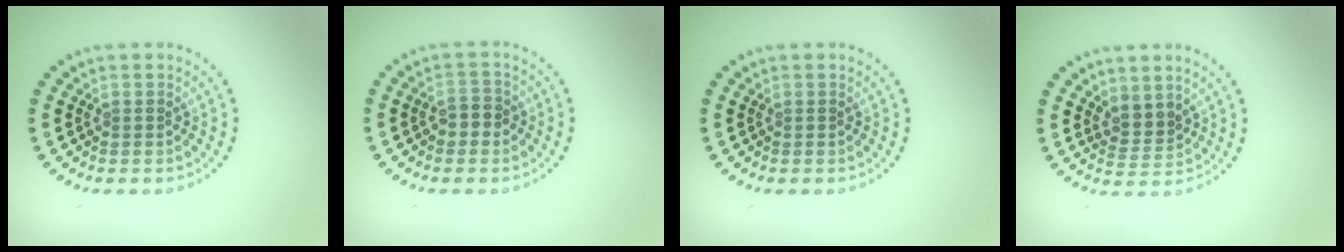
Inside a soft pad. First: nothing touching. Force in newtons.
{"total": 1.7, "press": 1.7, "slide": 0.3}
{"total": 0.0}
{"total": 2.0, "press": 1.3, "slide": 1.6}